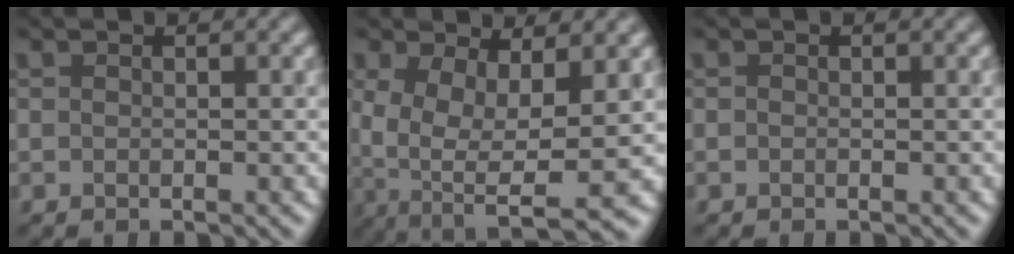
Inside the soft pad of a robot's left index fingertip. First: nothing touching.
{"total": 9.1, "force": [-0.7, 4.4, 7.9], "torque": [-0.151, -0.020, 0.004]}
{"total": 0.0}